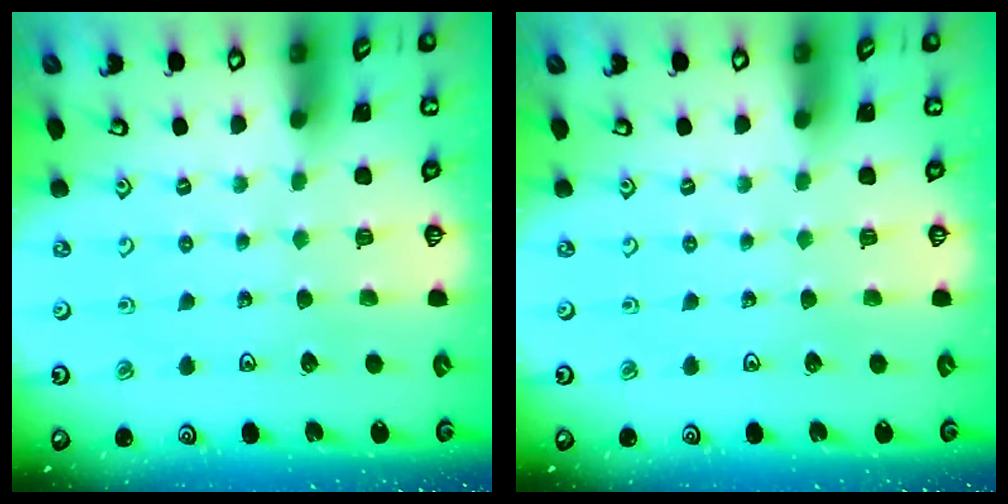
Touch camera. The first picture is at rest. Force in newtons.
{"total": 0.0}